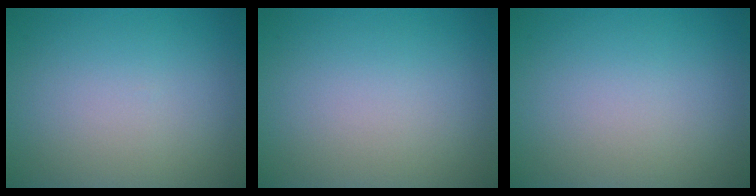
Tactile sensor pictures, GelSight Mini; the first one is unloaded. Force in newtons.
{"total": 0.0}
{"total": 0.0}